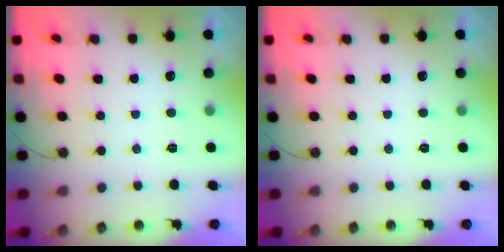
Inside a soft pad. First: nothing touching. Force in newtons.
{"total": 0.0}